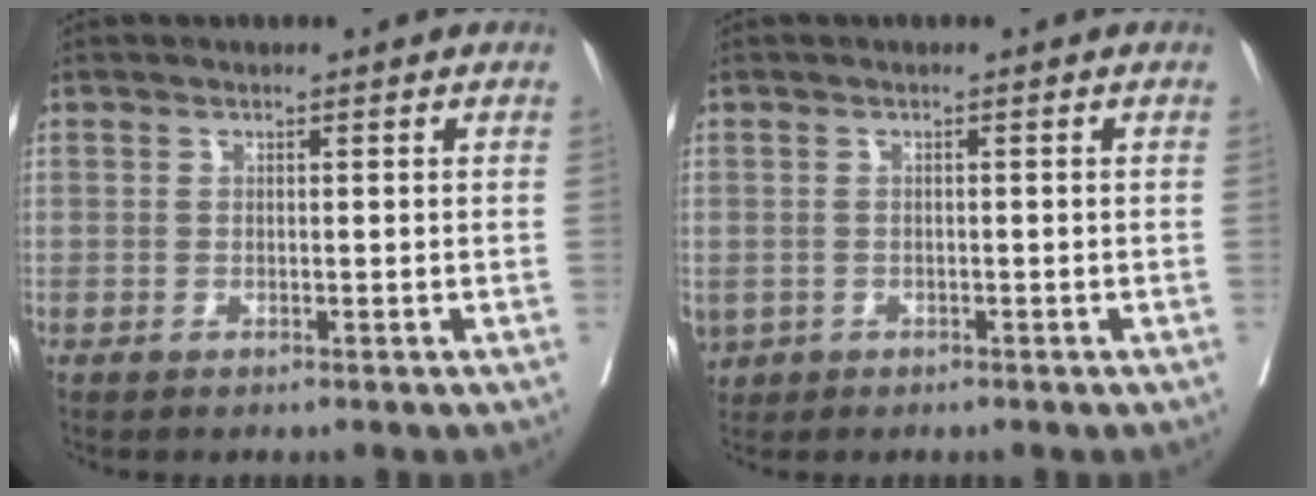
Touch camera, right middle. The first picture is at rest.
{"total": 3.1, "force": [-1.4, 2.6, 1.0], "torque": [-0.029, -0.004, -0.019]}